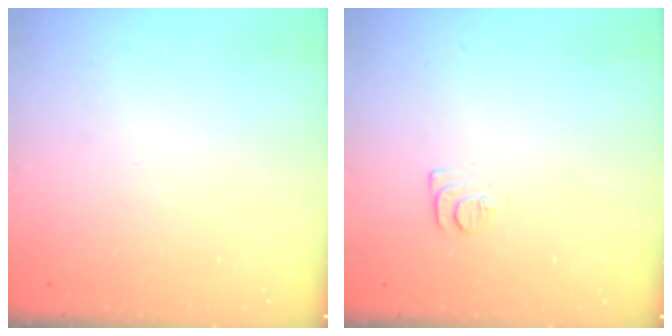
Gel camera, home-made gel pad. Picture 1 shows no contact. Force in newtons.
{"total": 6.7, "press": 6.7, "slide": 0.6}